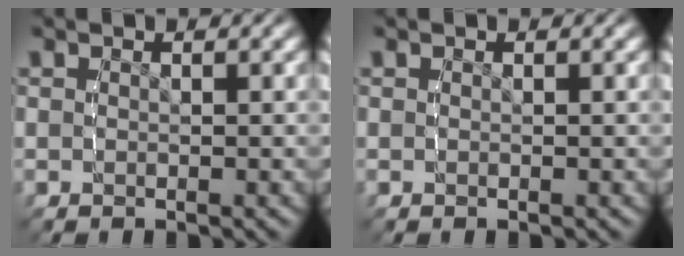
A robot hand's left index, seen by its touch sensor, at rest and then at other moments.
{"total": 0.0}